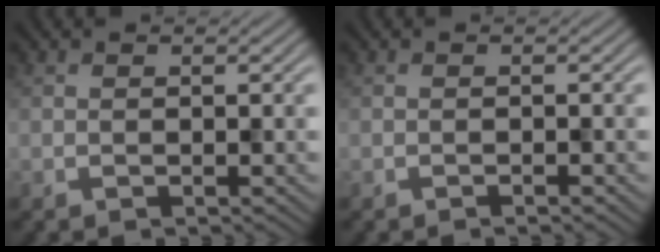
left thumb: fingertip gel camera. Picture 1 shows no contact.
{"total": 0.5, "force": [-0.5, -0.1, 0.2], "torque": [-0.003, 0.002, -0.008]}